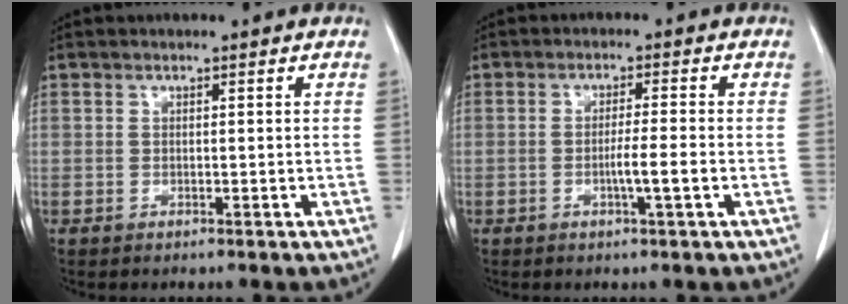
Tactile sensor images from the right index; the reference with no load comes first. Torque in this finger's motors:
{"motor_torque": [0.79, -0.19, 0.40, 0.05]}